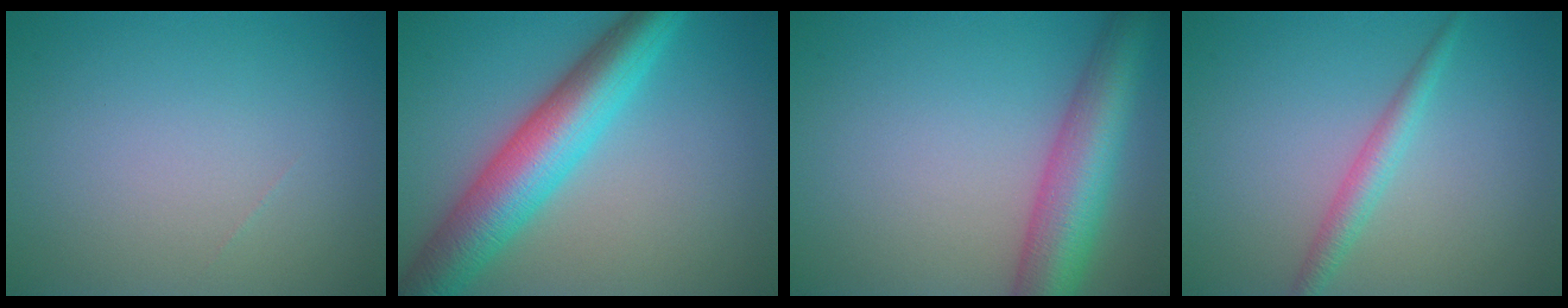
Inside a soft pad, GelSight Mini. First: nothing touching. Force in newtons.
{"total": 8.5, "press": 8.5, "slide": 0.2}
{"total": 7.7, "press": 7.7, "slide": 0.3}
{"total": 2.2, "press": 2.1, "slide": 0.1}